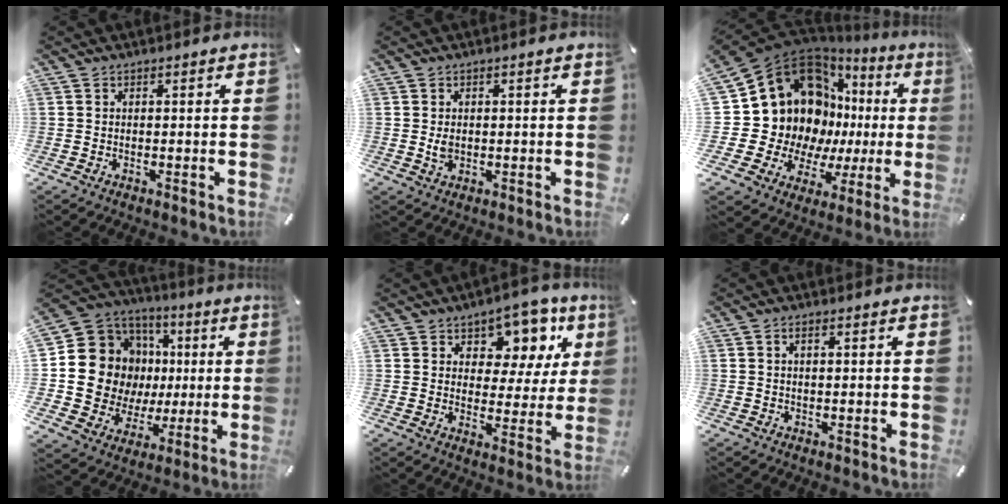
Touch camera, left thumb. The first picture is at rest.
{"total": 2.2, "force": [0.1, 1.7, 1.4], "torque": [-0.021, 0.000, -0.001]}
{"total": 22.1, "force": [6.8, 16.5, 13.0], "torque": [-0.225, -0.077, 0.152]}
{"total": 15.7, "force": [1.4, 14.6, 5.4], "torque": [-0.086, -0.021, 0.057]}
{"total": 11.0, "force": [7.0, 7.0, 4.7], "torque": [-0.066, -0.052, 0.123]}
{"total": 1.4, "force": [0.3, 0.7, 1.2], "torque": [-0.026, 0.005, 0.004]}